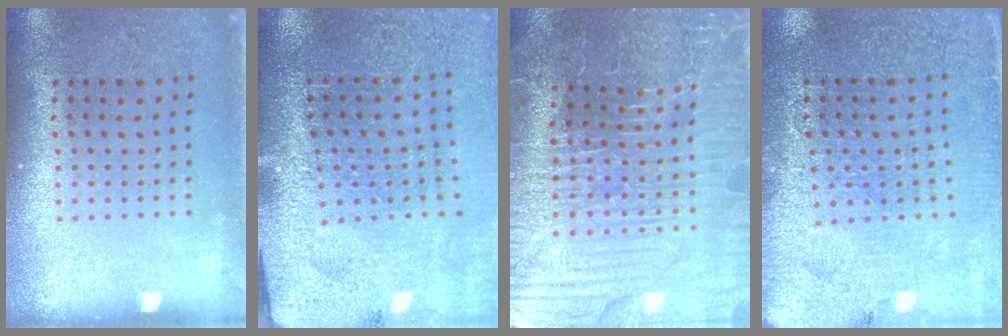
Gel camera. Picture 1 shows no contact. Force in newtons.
{"total": 3.0, "press": 3.0, "slide": 0.4}
{"total": 4.4, "press": 4.4, "slide": 0.7}
{"total": 3.0, "press": 2.9, "slide": 0.8}